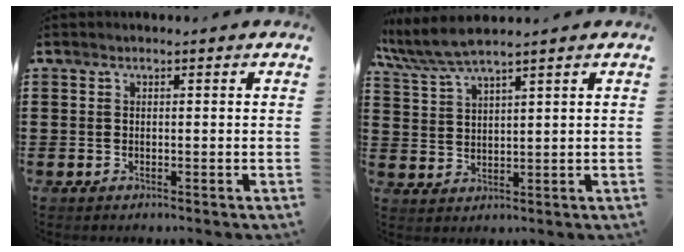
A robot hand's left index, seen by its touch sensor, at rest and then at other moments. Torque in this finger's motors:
{"motor_torque": [-0.10, -0.84, 0.16, 0.14]}